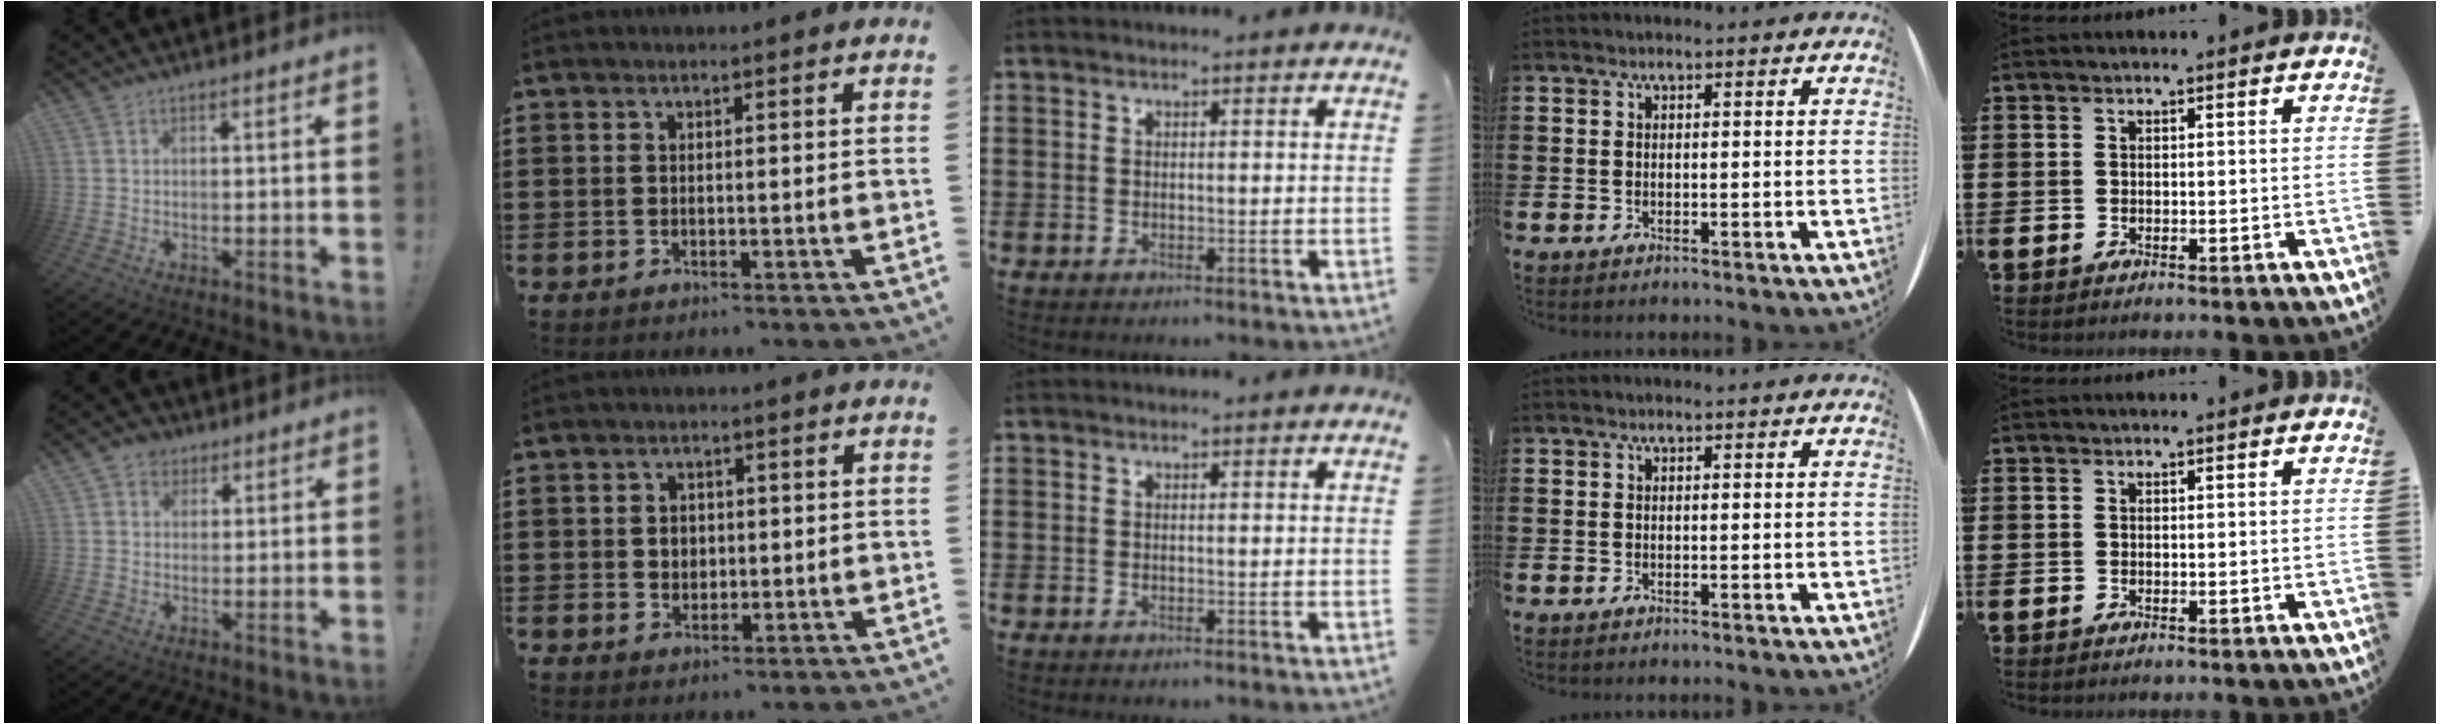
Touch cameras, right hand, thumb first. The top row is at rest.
{"thumb": {"total": 4.0, "force": [1.7, 3.5, 1.1], "torque": [-0.018, 0.000, 0.031]}, "index": {"total": 2.4, "force": [0.1, 2.1, 1.2], "torque": [-0.020, 0.005, -0.001]}}